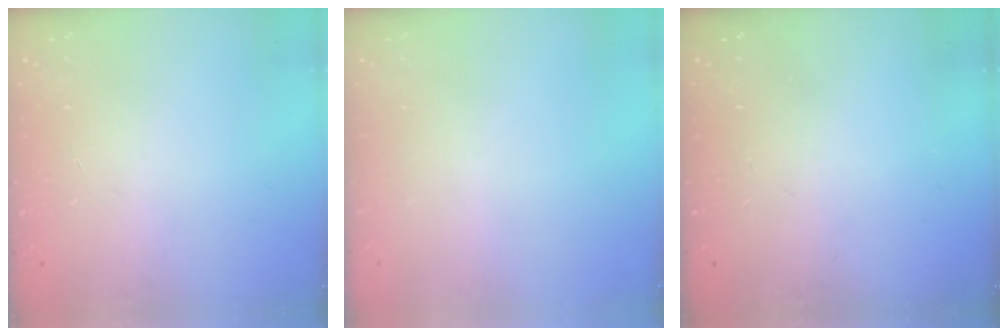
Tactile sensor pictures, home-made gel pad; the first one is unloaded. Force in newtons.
{"total": 0.0}
{"total": 0.0}